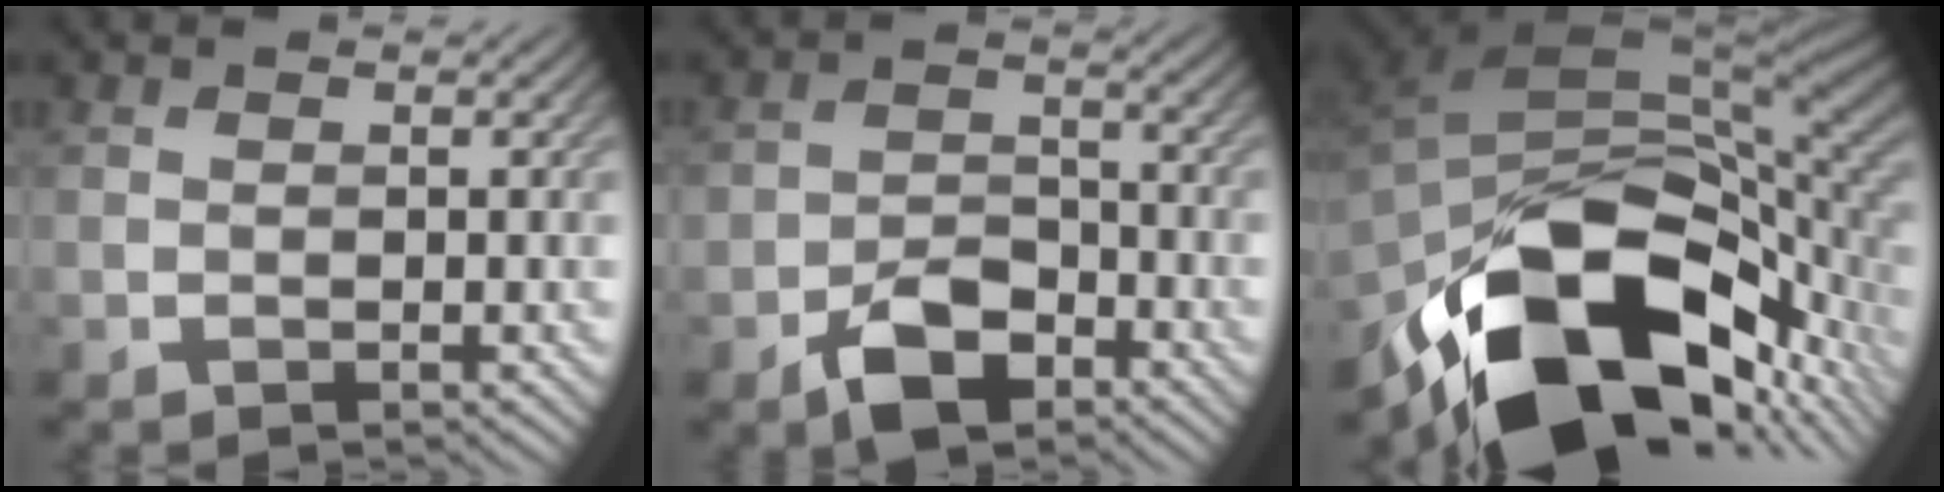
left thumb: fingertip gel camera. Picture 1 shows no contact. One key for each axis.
{"total": 6.2, "fx": -3.9, "fy": 3.6, "fz": 3.3, "tx": -0.056, "ty": -0.002, "tz": -0.082}
{"total": 17.6, "fx": -9.3, "fy": 9.3, "fz": 11.7, "tx": -0.206, "ty": -0.038, "tz": -0.139}